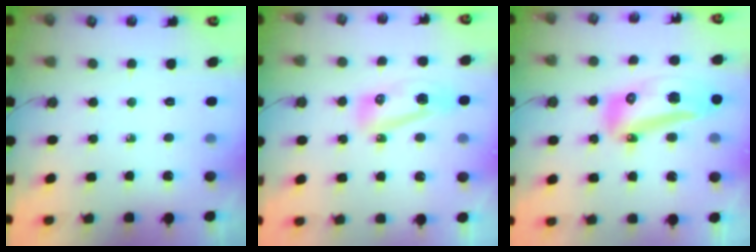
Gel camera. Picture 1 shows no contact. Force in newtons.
{"total": 8.8, "press": 8.5, "slide": 1.9}
{"total": 15.8, "press": 15.0, "slide": 5.0}